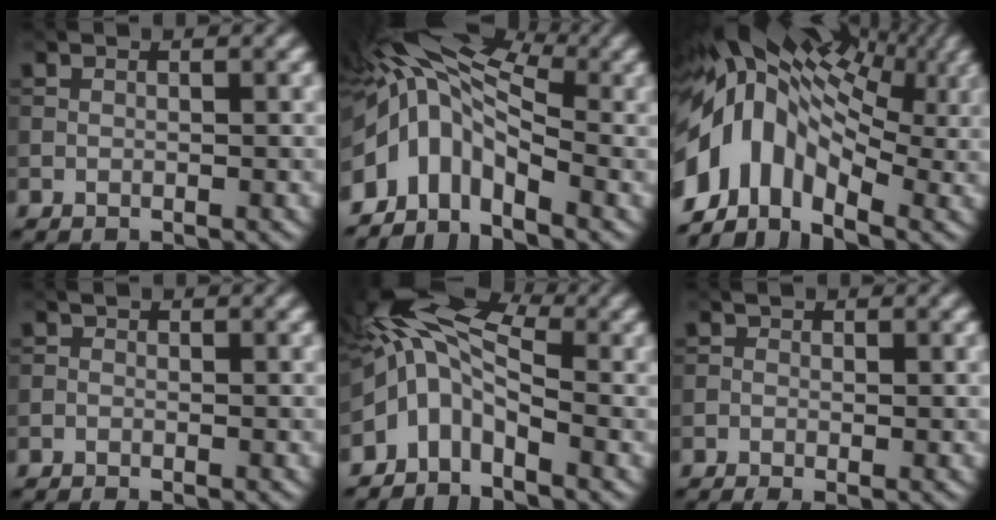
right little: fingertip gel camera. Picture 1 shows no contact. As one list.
[{"total": 9.9, "force": [-1.8, 5.4, 8.1], "torque": [-0.141, 0.011, -0.056]}, {"total": 13.9, "force": [-1.8, 9.4, 10.0], "torque": [-0.202, 0.005, -0.039]}, {"total": 0.7, "force": [-0.6, 0.2, 0.2], "torque": [-0.003, -0.001, -0.016]}, {"total": 6.6, "force": [-2.2, 3.7, 5.0], "torque": [-0.092, 0.019, -0.067]}, {"total": 1.2, "force": [-0.4, 0.7, 0.9], "torque": [-0.019, -0.003, -0.011]}]